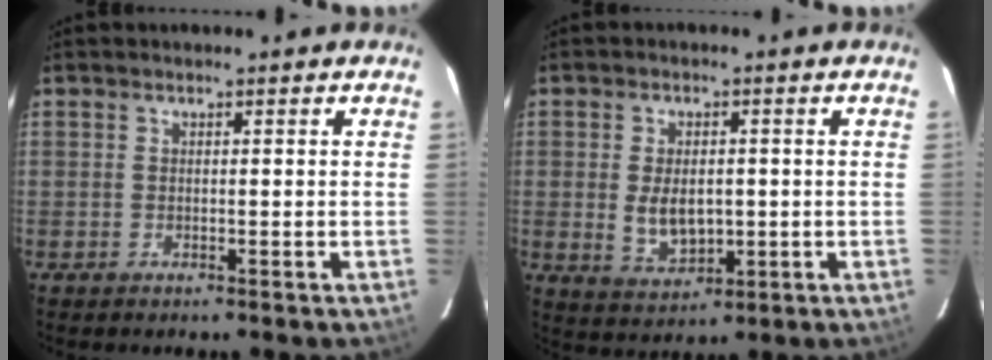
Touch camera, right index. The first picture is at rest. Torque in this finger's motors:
{"motor_torque": [0.14, 0.01, 0.08, 0.03]}